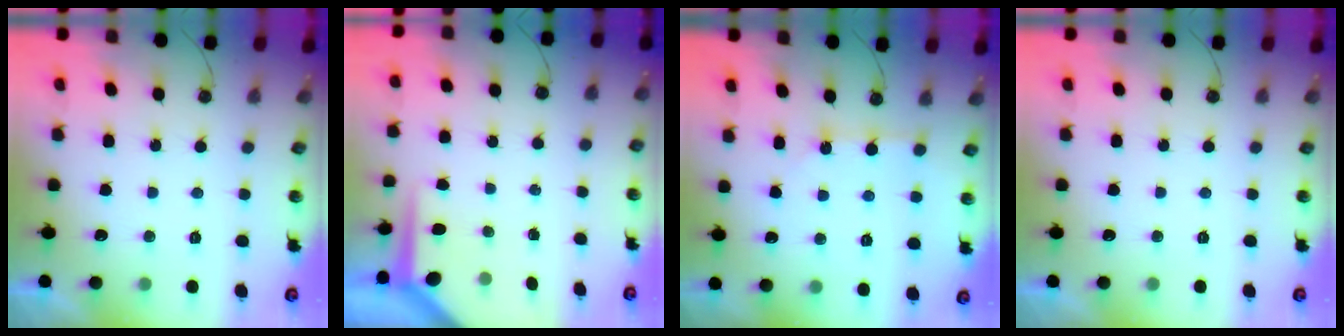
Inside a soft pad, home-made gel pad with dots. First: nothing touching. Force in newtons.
{"total": 5.2, "press": 5.2, "slide": 0.5}
{"total": 2.8, "press": 2.8, "slide": 0.2}
{"total": 0.0}